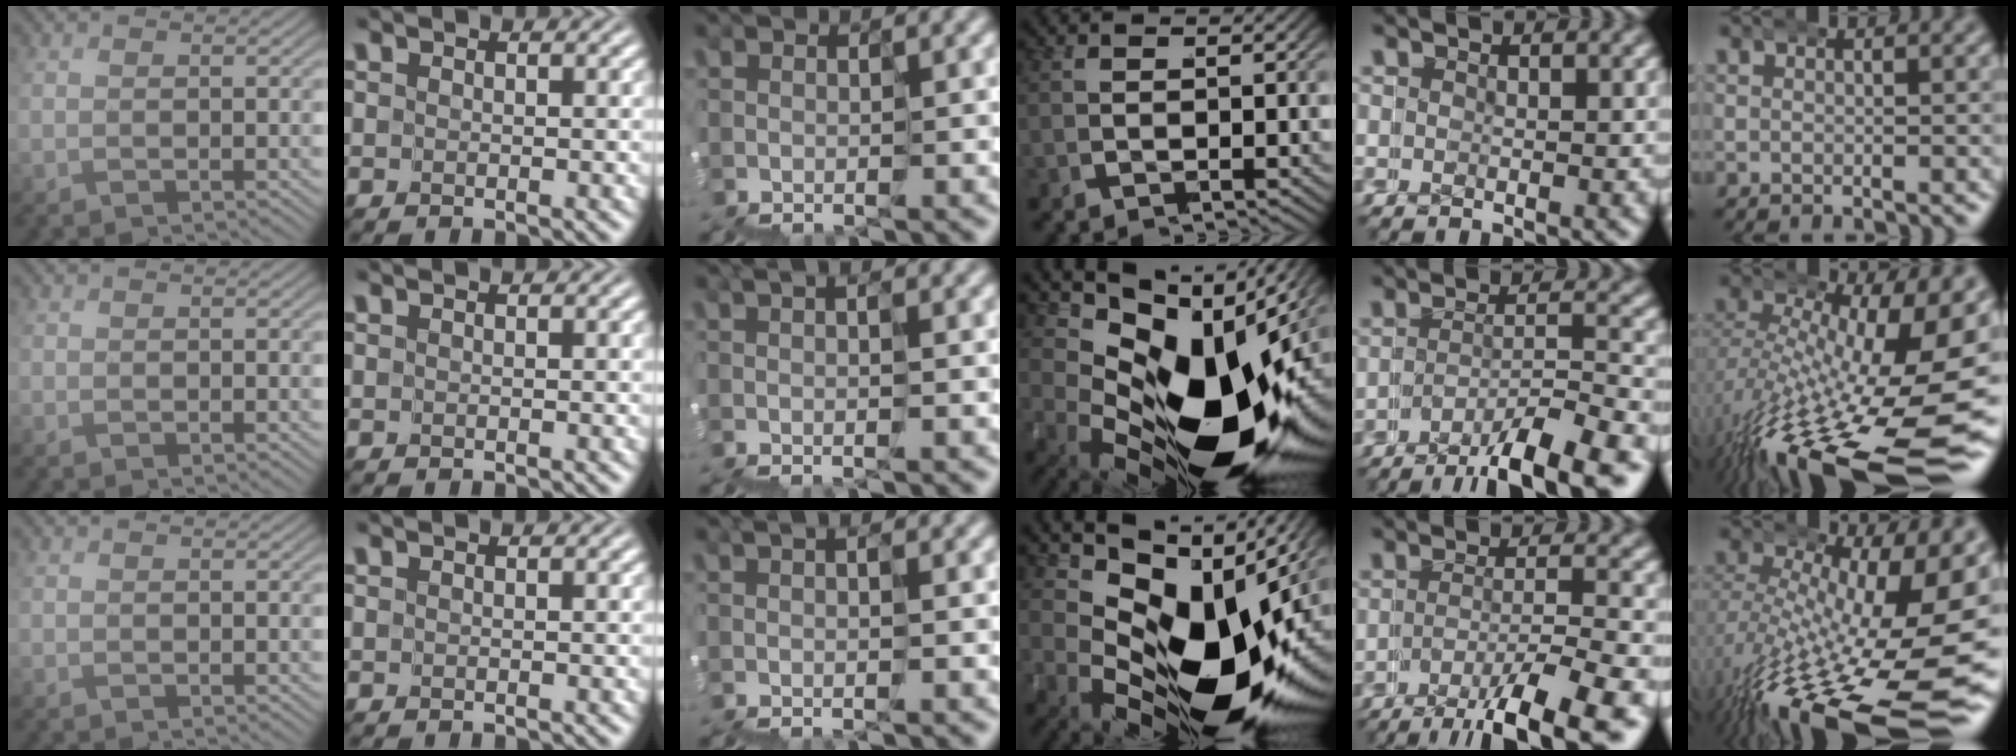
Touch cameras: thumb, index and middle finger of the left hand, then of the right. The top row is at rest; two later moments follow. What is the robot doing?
{"motion": "wrap", "object": "duck tape"}